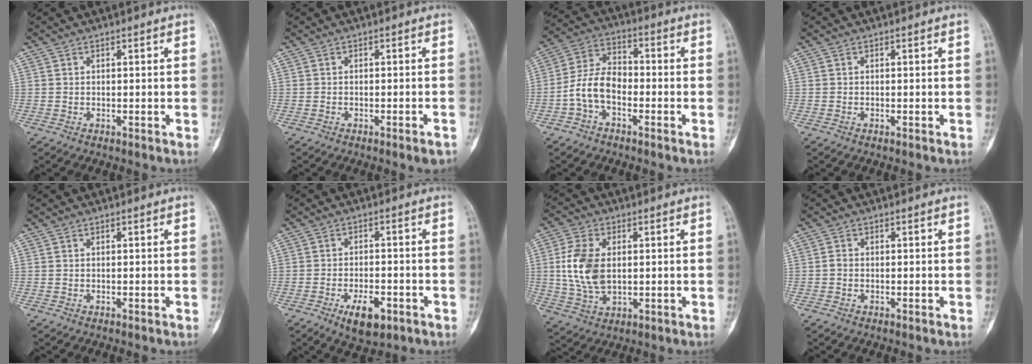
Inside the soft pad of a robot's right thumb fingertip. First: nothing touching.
{"total": 2.3, "force": [-1.6, 0.3, 1.7], "torque": [-0.024, 0.006, -0.019]}
{"total": 8.6, "force": [-2.9, 5.4, 6.1], "torque": [-0.112, 0.036, -0.067]}
{"total": 0.0}
{"total": 0.0}
{"total": 7.0, "force": [-3.4, 3.2, 5.3], "torque": [-0.080, 0.010, -0.050]}
{"total": 10.5, "force": [0.9, 6.4, 8.3], "torque": [-0.173, -0.002, 0.023]}
{"total": 1.0, "force": [-0.3, 0.8, 0.6], "torque": [-0.009, 0.002, -0.008]}